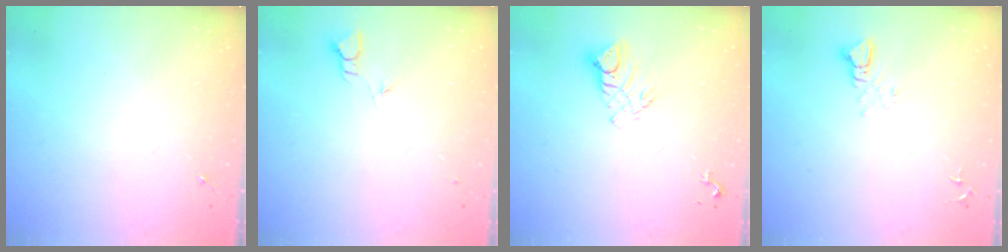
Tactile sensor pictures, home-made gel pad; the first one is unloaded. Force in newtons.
{"total": 2.0, "press": 2.0, "slide": 0.1}
{"total": 8.7, "press": 8.6, "slide": 0.9}
{"total": 3.6, "press": 3.6, "slide": 0.3}